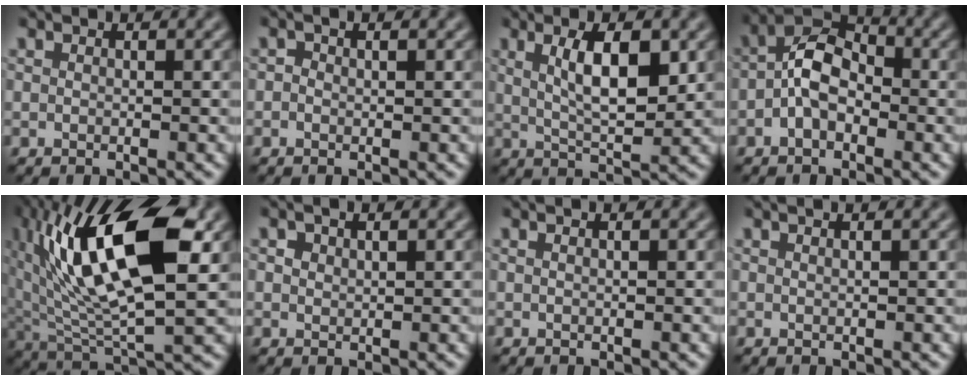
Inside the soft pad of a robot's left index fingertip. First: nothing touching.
{"total": 0.6, "force": [0.0, 0.2, 0.5], "torque": [-0.011, 0.000, -0.003]}
{"total": 5.3, "force": [1.6, 1.6, 4.8], "torque": [-0.083, -0.003, 0.030]}
{"total": 4.7, "force": [-1.0, 2.8, 3.6], "torque": [-0.063, 0.014, -0.029]}
{"total": 14.6, "force": [4.6, 5.4, 12.7], "torque": [-0.236, 0.014, 0.078]}
{"total": 1.0, "force": [0.6, 0.5, 0.6], "torque": [-0.012, 0.003, 0.012]}
{"total": 0.8, "force": [0.4, 0.2, 0.6], "torque": [-0.006, 0.000, 0.001]}
{"total": 1.4, "force": [0.9, 0.5, 0.9], "torque": [-0.002, -0.005, 0.000]}